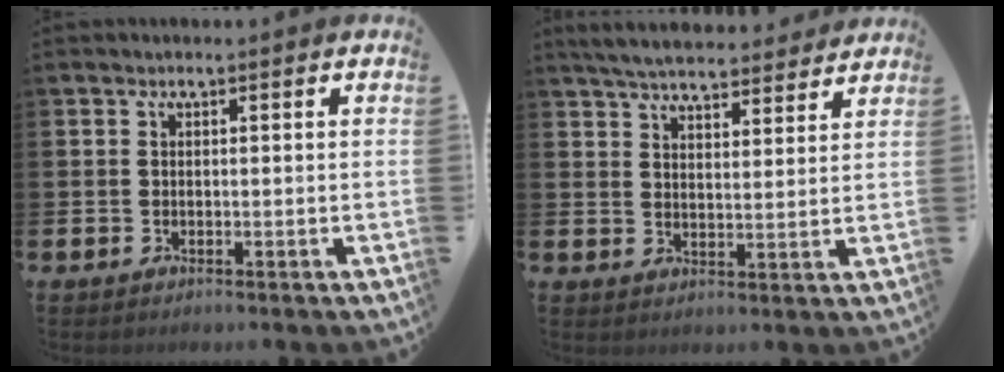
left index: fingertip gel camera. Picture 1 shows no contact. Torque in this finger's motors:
{"motor_torque": [1.06, -1.08, 0.59, 0.12]}